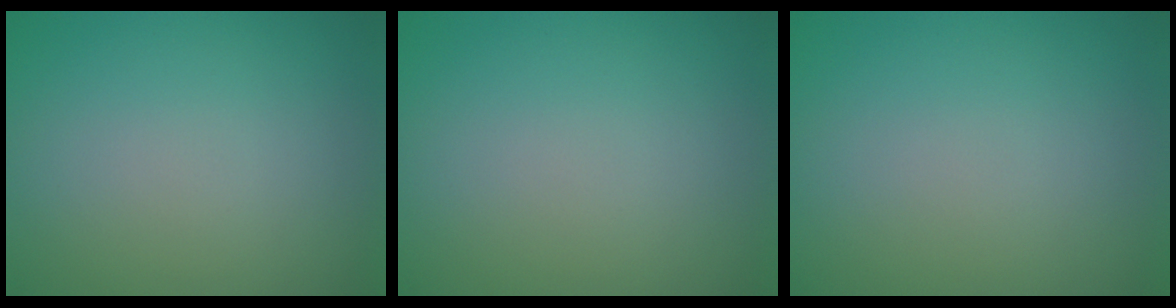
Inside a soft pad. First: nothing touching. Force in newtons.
{"total": 0.0}
{"total": 0.0}